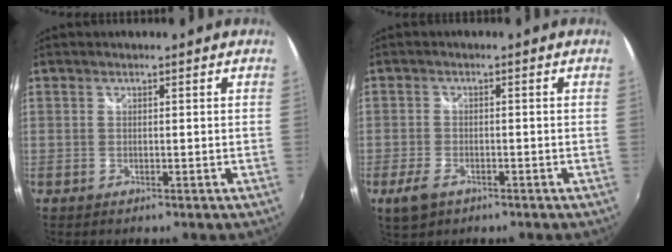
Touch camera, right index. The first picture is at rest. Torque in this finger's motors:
{"motor_torque": [0.20, -0.23, 0.16, 0.02]}